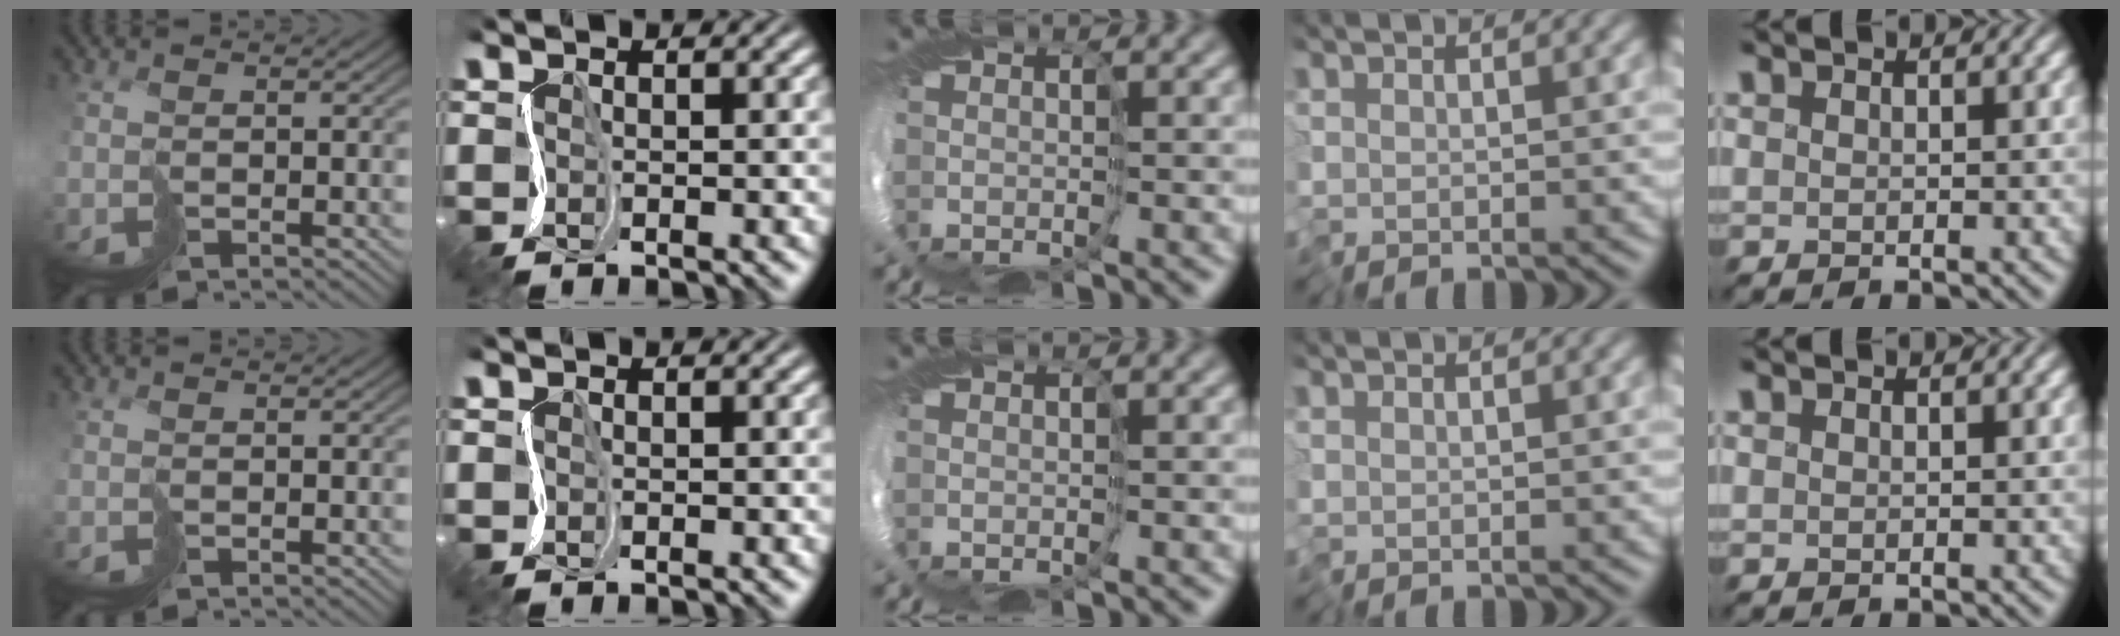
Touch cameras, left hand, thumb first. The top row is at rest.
{}